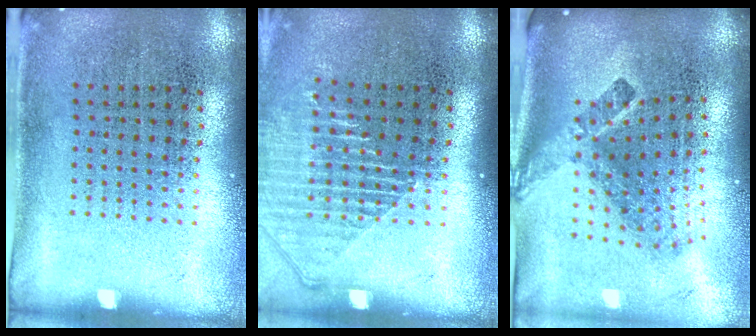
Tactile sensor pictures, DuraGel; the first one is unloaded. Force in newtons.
{"total": 1.4, "press": 1.3, "slide": 0.5}
{"total": 2.6, "press": 1.6, "slide": 2.0}